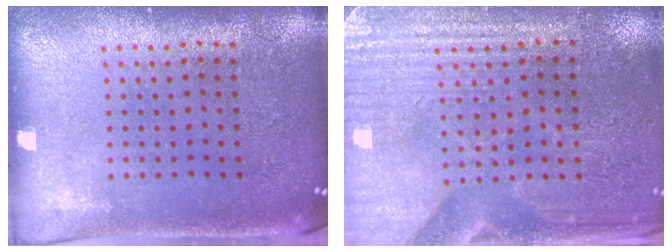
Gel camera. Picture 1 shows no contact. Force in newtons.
{"total": 3.2, "press": 3.0, "slide": 0.9}